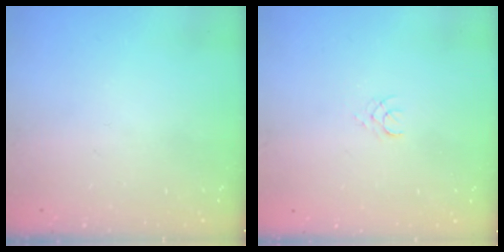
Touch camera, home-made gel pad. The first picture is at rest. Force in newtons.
{"total": 1.5, "press": 1.5, "slide": 0.2}